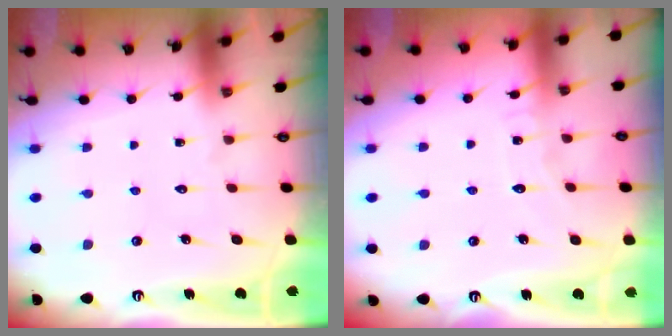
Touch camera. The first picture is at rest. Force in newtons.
{"total": 4.5, "press": 4.5, "slide": 0.5}